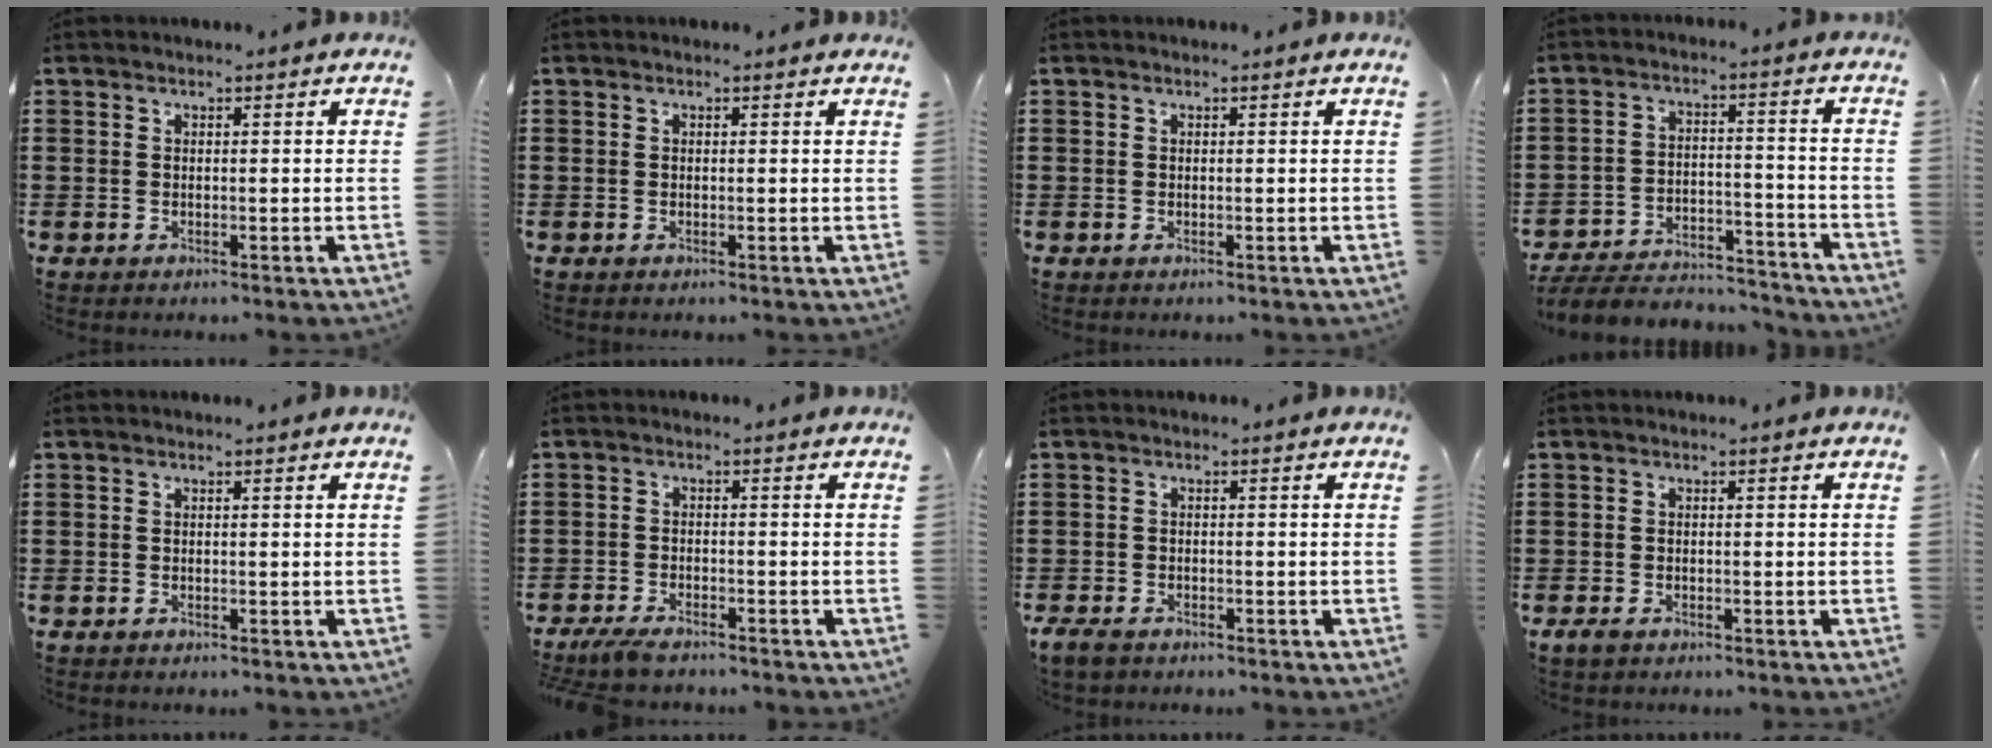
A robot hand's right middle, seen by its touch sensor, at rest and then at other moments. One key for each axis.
{"total": 0.0}
{"total": 0.0}
{"total": 5.5, "fx": -5.2, "fy": 1.1, "fz": 1.2, "tx": -0.032, "ty": 0.006, "tz": -0.107}
{"total": 0.0}
{"total": 2.9, "fx": -2.7, "fy": 0.3, "fz": 1.0, "tx": -0.033, "ty": -0.004, "tz": -0.058}
{"total": 2.0, "fx": -1.6, "fy": 0.8, "fz": 0.9, "tx": -0.034, "ty": -0.004, "tz": -0.035}
{"total": 1.2, "fx": -0.8, "fy": 0.6, "fz": 0.6, "tx": -0.023, "ty": -0.006, "tz": -0.019}